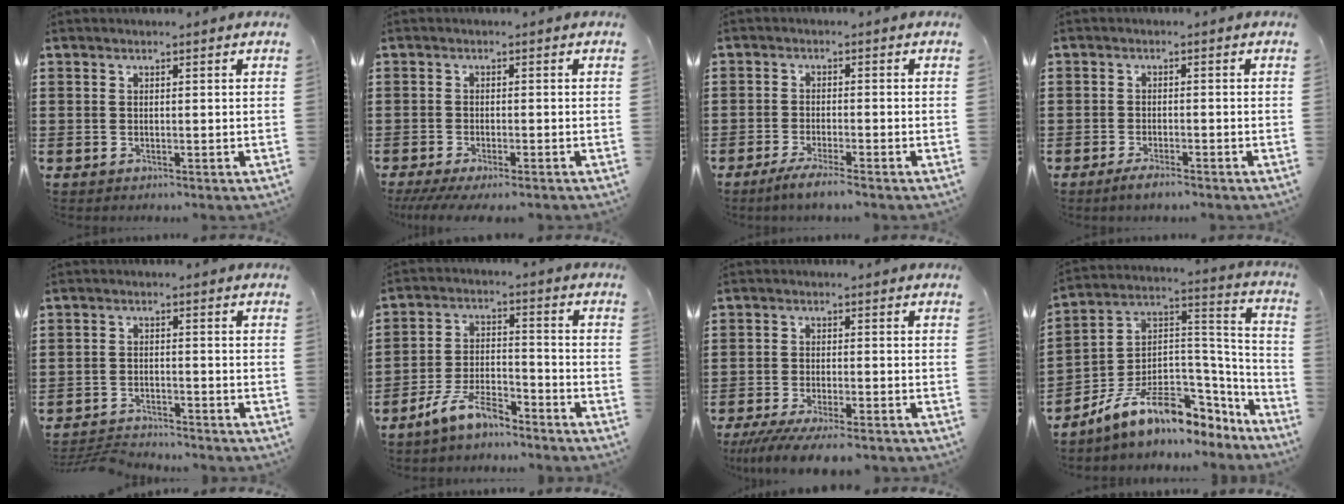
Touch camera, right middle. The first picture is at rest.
{"total": 2.2, "force": [-1.9, 0.1, 1.1], "torque": [-0.018, 0.000, -0.037]}
{"total": 2.8, "force": [-2.5, -0.1, 1.2], "torque": [-0.027, -0.004, -0.050]}
{"total": 1.9, "force": [-1.7, 0.4, 0.8], "torque": [-0.015, 0.004, -0.033]}
{"total": 3.4, "force": [-3.4, 0.3, 0.3], "torque": [-0.016, -0.002, -0.074]}
{"total": 7.7, "force": [-6.3, 1.8, 4.1], "torque": [-0.089, 0.003, -0.123]}
{"total": 4.5, "force": [-4.1, 0.2, 2.0], "torque": [-0.044, -0.015, -0.080]}
{"total": 11.4, "force": [-7.0, 5.5, 7.1], "torque": [-0.146, 0.007, -0.128]}